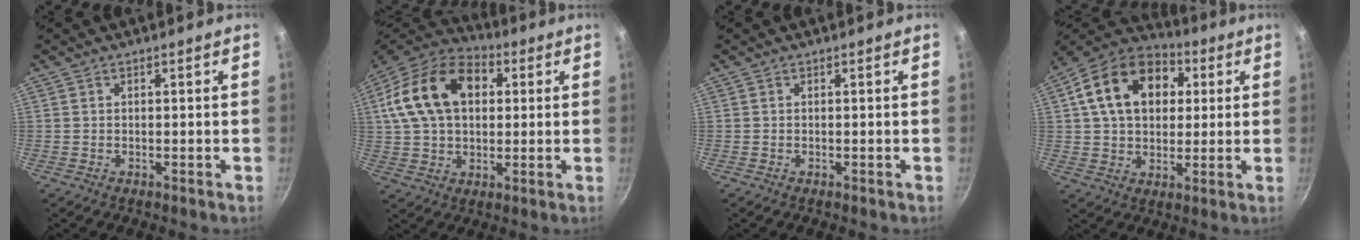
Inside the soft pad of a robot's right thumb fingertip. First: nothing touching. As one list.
[{"total": 20.0, "force": [4.6, 13.5, 14.0], "torque": [-0.239, 0.023, 0.067]}, {"total": 0.0}, {"total": 18.8, "force": [4.9, 13.3, 12.3], "torque": [-0.190, 0.021, 0.069]}]